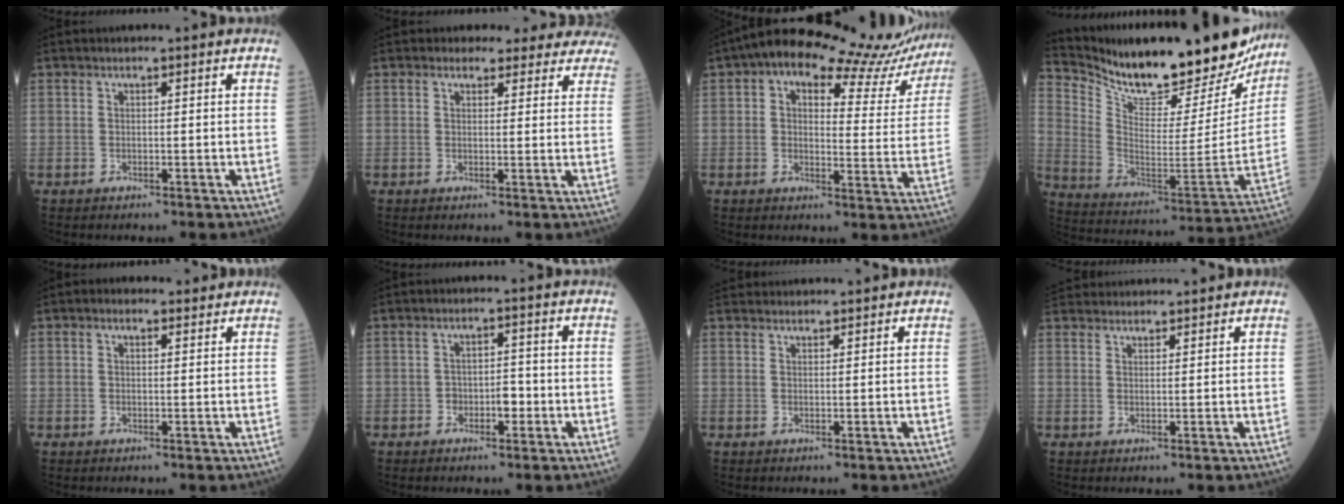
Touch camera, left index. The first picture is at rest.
{"total": 10.7, "force": [9.9, 4.0, 0.8], "torque": [0.035, -0.009, 0.078]}
{"total": 15.1, "force": [13.1, 4.3, 6.0], "torque": [-0.071, 0.008, 0.144]}
{"total": 28.0, "force": [23.9, 7.4, 12.6], "torque": [-0.226, -0.048, 0.341]}
{"total": 2.2, "force": [1.5, 1.1, 1.1], "torque": [-0.027, 0.015, 0.022]}
{"total": 2.5, "force": [-0.9, 1.4, 1.8], "torque": [-0.023, 0.007, -0.014]}
{"total": 6.9, "force": [6.7, 0.9, 1.5], "torque": [-0.021, 0.038, 0.093]}
{"total": 9.4, "force": [9.0, 1.5, 2.3], "torque": [-0.038, 0.041, 0.140]}